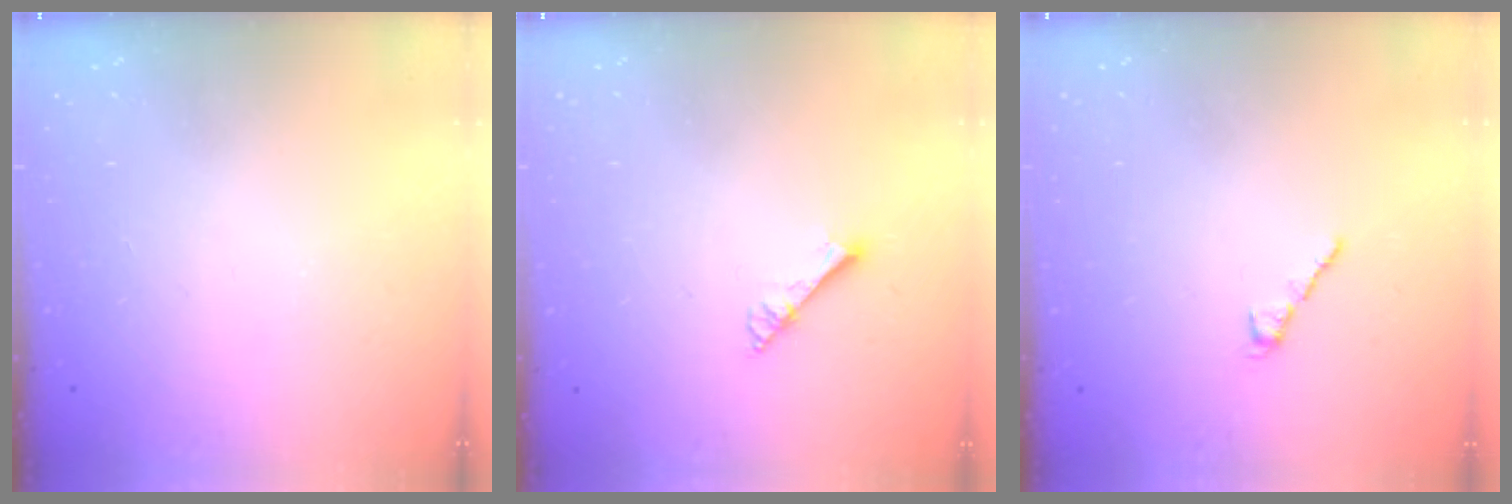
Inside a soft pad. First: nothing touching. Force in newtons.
{"total": 2.9, "press": 2.9, "slide": 0.3}
{"total": 2.2, "press": 2.2, "slide": 0.4}